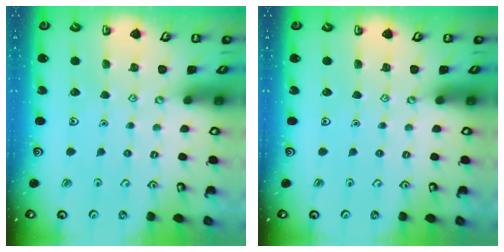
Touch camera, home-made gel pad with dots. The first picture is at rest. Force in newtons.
{"total": 0.0}